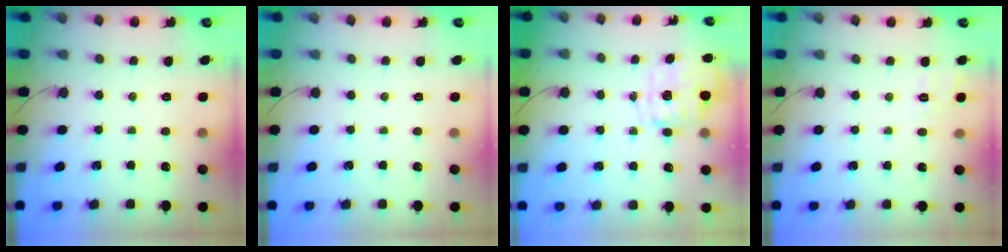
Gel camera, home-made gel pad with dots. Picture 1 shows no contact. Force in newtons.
{"total": 0.0}
{"total": 2.8, "press": 2.6, "slide": 0.9}
{"total": 2.5, "press": 1.4, "slide": 2.0}